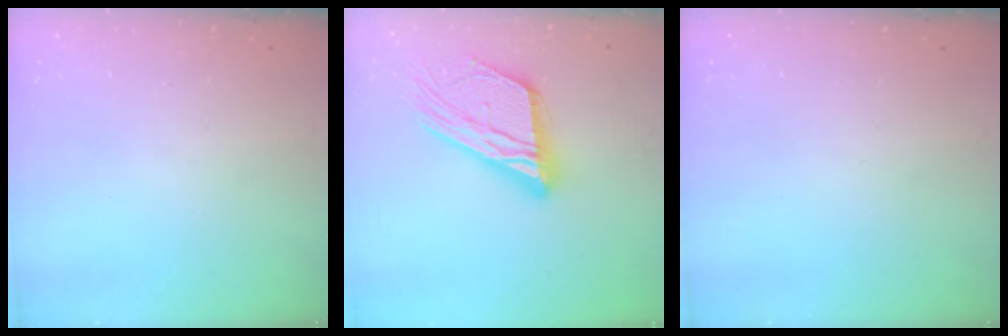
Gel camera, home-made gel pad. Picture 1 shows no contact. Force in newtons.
{"total": 21.6, "press": 21.5, "slide": 1.9}
{"total": 0.0}